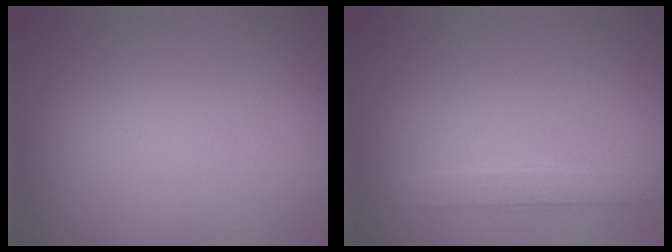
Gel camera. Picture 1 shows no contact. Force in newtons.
{"total": 2.1, "press": 2.1, "slide": 0.2}